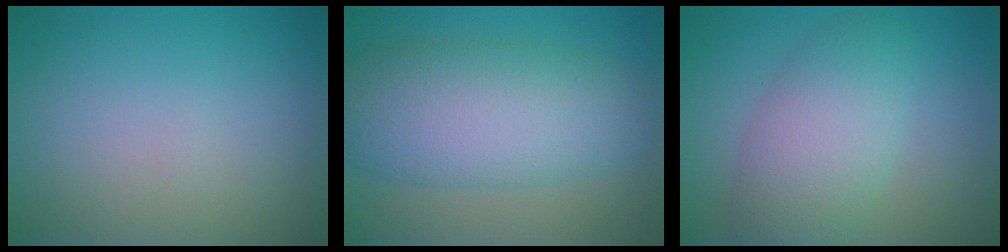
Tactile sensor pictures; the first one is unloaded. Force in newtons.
{"total": 8.5, "press": 8.5, "slide": 0.1}
{"total": 5.8, "press": 5.8, "slide": 0.2}